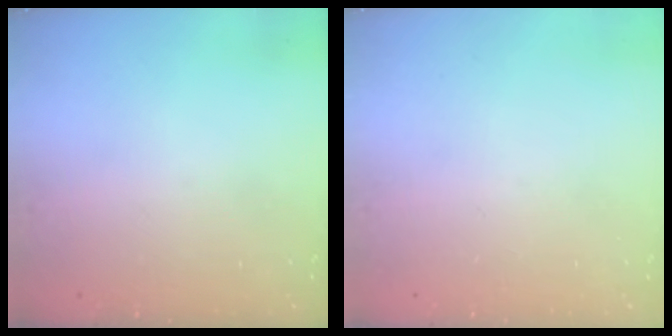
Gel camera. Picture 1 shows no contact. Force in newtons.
{"total": 0.0}